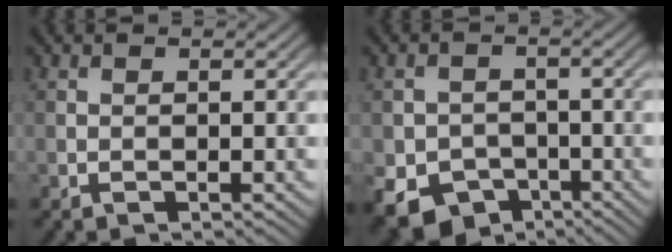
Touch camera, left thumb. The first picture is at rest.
{"total": 7.5, "force": [-3.8, 5.7, 2.9], "torque": [-0.059, -0.019, -0.068]}